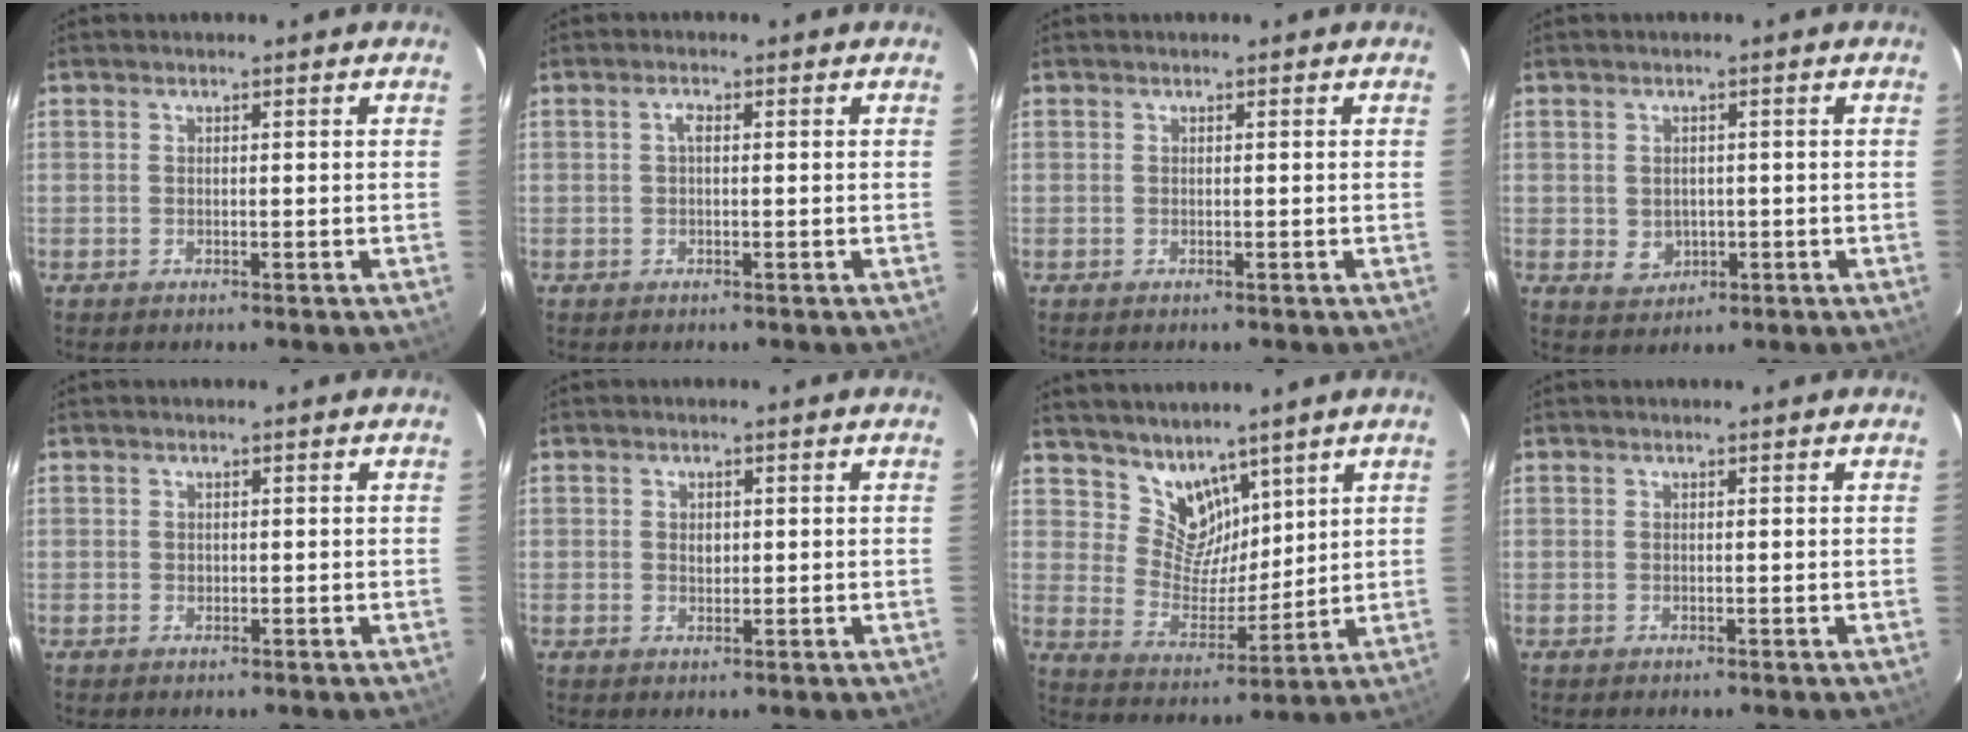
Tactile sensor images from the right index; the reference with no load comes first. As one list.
[{"total": 1.3, "force": [0.1, 0.6, 1.2], "torque": [-0.023, 0.006, 0.000]}, {"total": 0.0}, {"total": 3.8, "force": [-0.3, 3.5, 1.6], "torque": [-0.034, 0.003, 0.009]}, {"total": 0.6, "force": [0.0, 0.6, 0.1], "torque": [0.000, 0.001, 0.002]}, {"total": 1.8, "force": [0.2, 1.5, 1.1], "torque": [-0.017, 0.003, 0.004]}, {"total": 8.8, "force": [6.7, 5.2, 2.3], "torque": [-0.033, 0.000, 0.136]}, {"total": 0.0}]